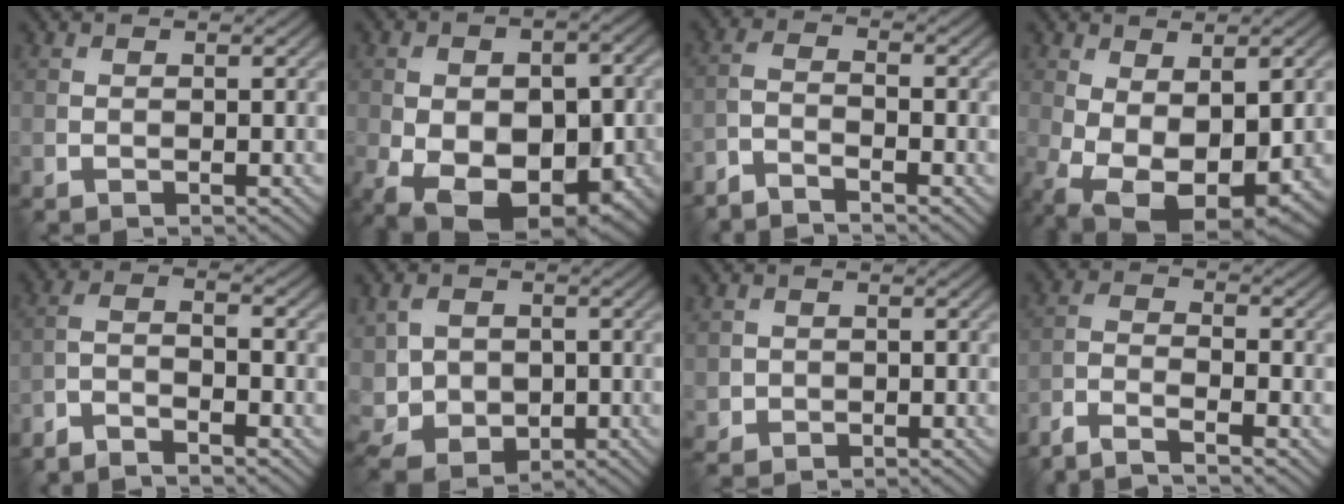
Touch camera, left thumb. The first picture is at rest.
{"total": 15.1, "force": [-4.9, 9.2, 10.9], "torque": [-0.171, -0.033, -0.051]}
{"total": 3.4, "force": [-3.1, 0.3, 1.5], "torque": [-0.031, -0.002, -0.071]}
{"total": 12.3, "force": [-2.6, 6.8, 9.9], "torque": [-0.201, -0.048, -0.011]}
{"total": 4.0, "force": [-3.4, 0.4, 2.1], "torque": [-0.046, 0.000, -0.076]}
{"total": 5.7, "force": [0.0, 4.6, 3.3], "torque": [-0.082, -0.013, 0.003]}
{"total": 1.6, "force": [0.0, 1.6, 0.2], "torque": [-0.003, -0.008, -0.002]}
{"total": 5.0, "force": [-4.2, 0.7, 2.6], "torque": [-0.054, -0.005, -0.092]}